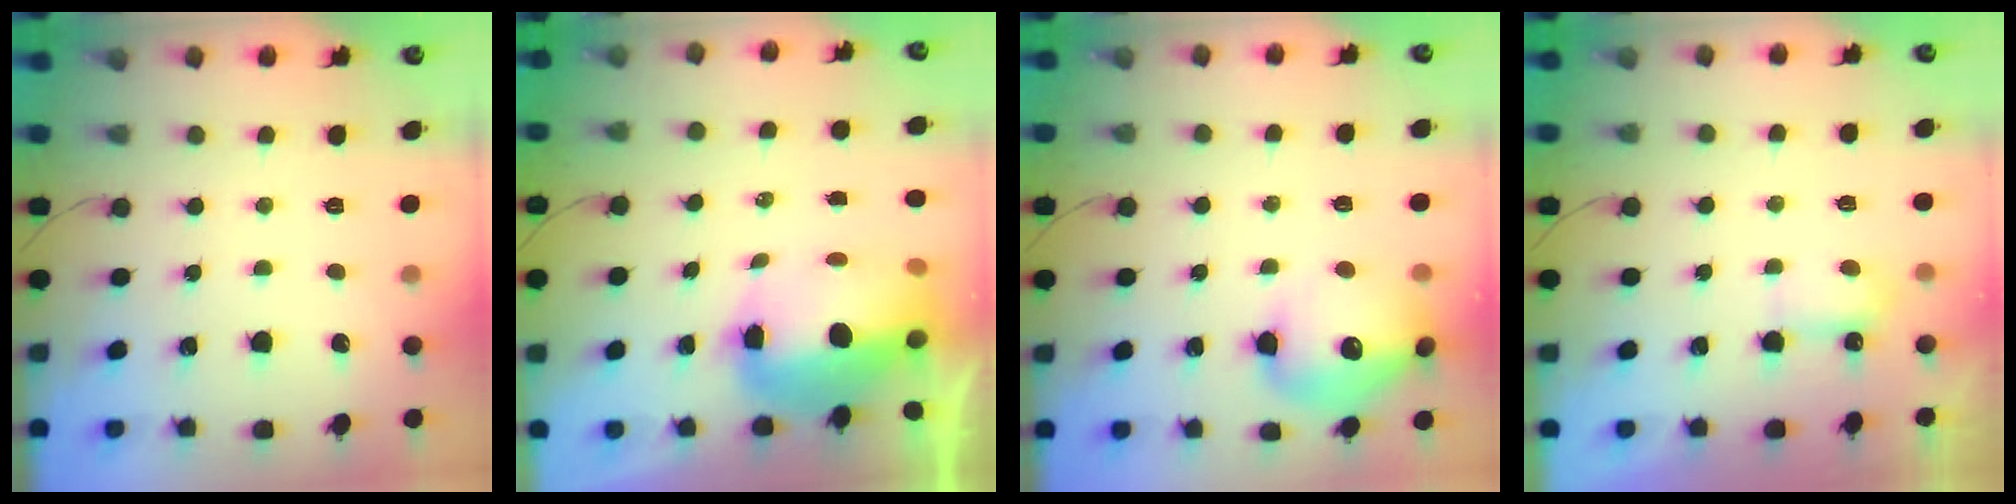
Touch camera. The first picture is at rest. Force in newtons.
{"total": 11.8, "press": 11.5, "slide": 2.5}
{"total": 14.5, "press": 14.5, "slide": 1.2}
{"total": 4.3, "press": 4.1, "slide": 1.2}